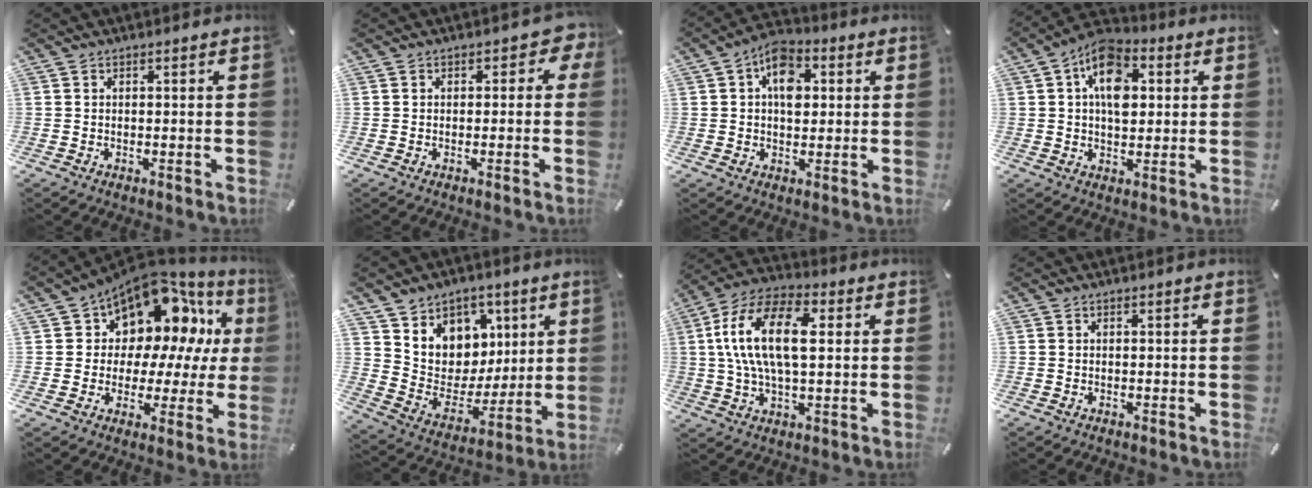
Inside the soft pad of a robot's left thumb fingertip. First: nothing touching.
{"total": 3.3, "force": [0.6, 2.4, 2.2], "torque": [-0.020, 0.002, 0.004]}
{"total": 9.2, "force": [2.2, 6.3, 6.4], "torque": [-0.086, 0.003, 0.039]}
{"total": 11.8, "force": [3.0, 7.8, 8.3], "torque": [-0.121, 0.001, 0.056]}
{"total": 12.3, "force": [7.6, 8.1, 5.2], "torque": [-0.088, -0.071, 0.136]}
{"total": 9.9, "force": [3.9, 9.1, 0.2], "torque": [-0.011, -0.050, 0.084]}
{"total": 16.7, "force": [3.0, 9.0, 13.8], "torque": [-0.292, 0.007, 0.046]}
{"total": 0.0}